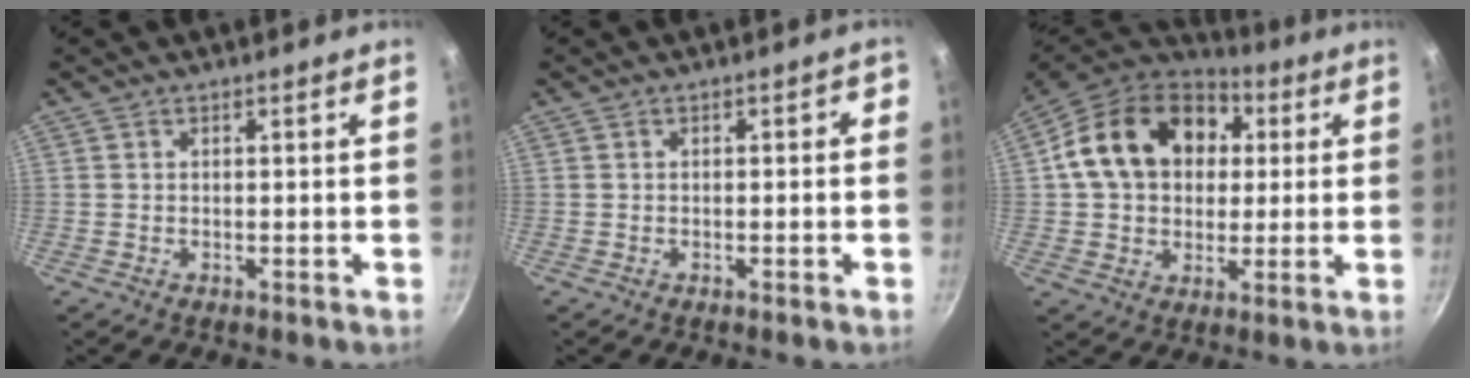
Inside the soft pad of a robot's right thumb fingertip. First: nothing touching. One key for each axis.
{"total": 1.2, "fx": -0.4, "fy": 0.6, "fz": 0.9, "tx": -0.008, "ty": 0.011, "tz": -0.005}
{"total": 20.7, "fx": 4.6, "fy": 15.8, "fz": 12.7, "tx": -0.202, "ty": 0.025, "tz": 0.068}